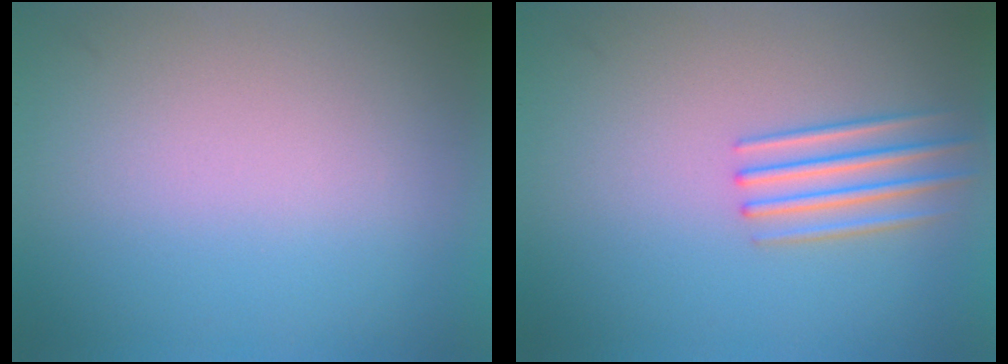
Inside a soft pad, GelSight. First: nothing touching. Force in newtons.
{"total": 2.1}